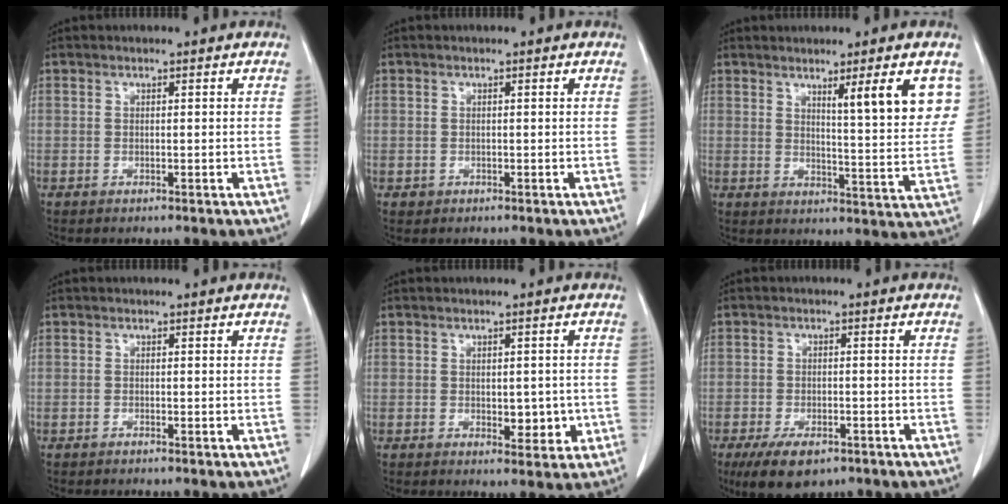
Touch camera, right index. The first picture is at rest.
{"total": 0.9, "force": [-0.2, 0.9, -0.1], "torque": [0.007, 0.006, -0.003]}
{"total": 9.9, "force": [4.9, 0.4, 8.6], "torque": [-0.107, -0.015, 0.066]}
{"total": 0.0}
{"total": 3.8, "force": [-0.5, 2.2, 3.0], "torque": [-0.031, -0.002, 0.002]}
{"total": 7.2, "force": [-4.8, 3.1, 4.4], "torque": [-0.077, -0.009, -0.076]}